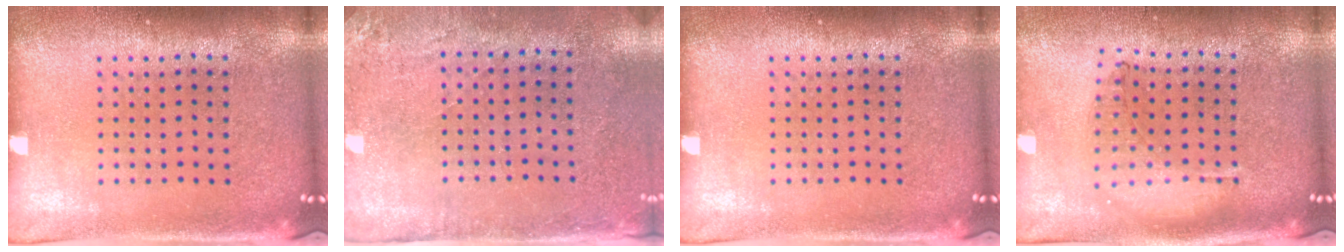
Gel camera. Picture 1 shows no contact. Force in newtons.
{"total": 2.8, "press": 2.3, "slide": 1.6}
{"total": 0.0}
{"total": 1.0, "press": 0.9, "slide": 0.3}